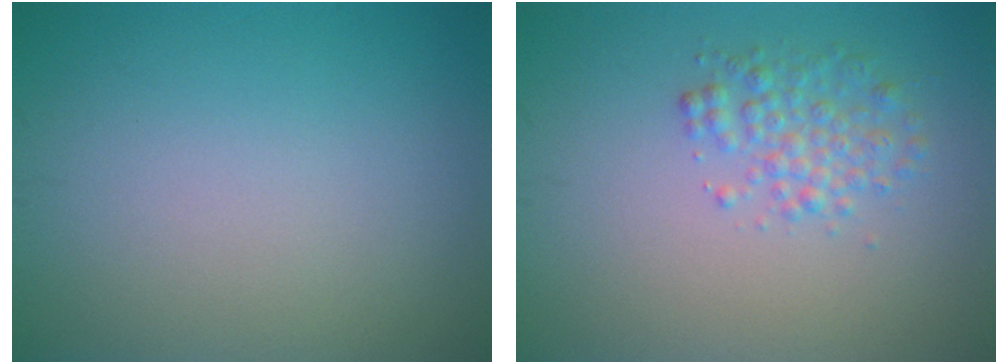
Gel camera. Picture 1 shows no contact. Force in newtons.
{"total": 2.4, "press": 2.4, "slide": 0.1}